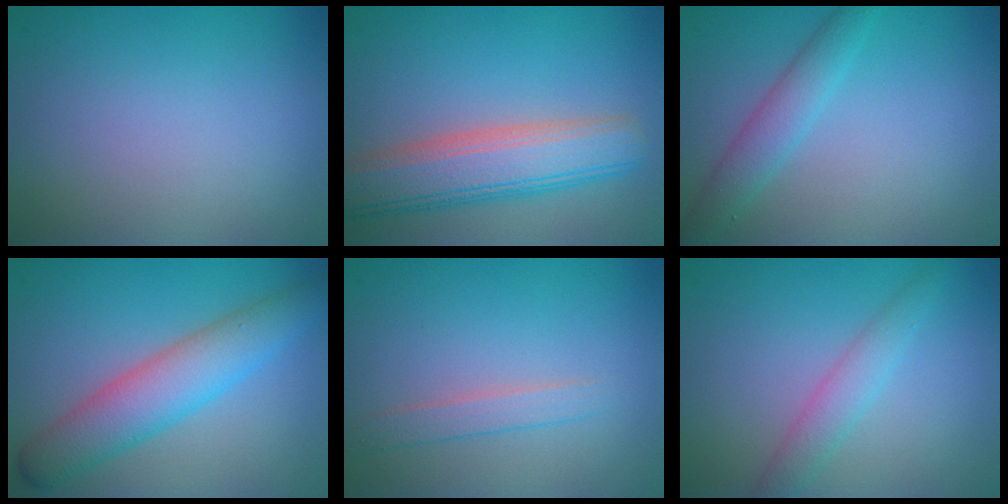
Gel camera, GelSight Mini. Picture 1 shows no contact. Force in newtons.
{"total": 7.0, "press": 7.0, "slide": 0.8}
{"total": 2.8, "press": 2.8, "slide": 0.1}
{"total": 5.5, "press": 5.5, "slide": 0.1}
{"total": 1.5, "press": 1.5, "slide": 0.0}
{"total": 2.2, "press": 2.2, "slide": 0.0}